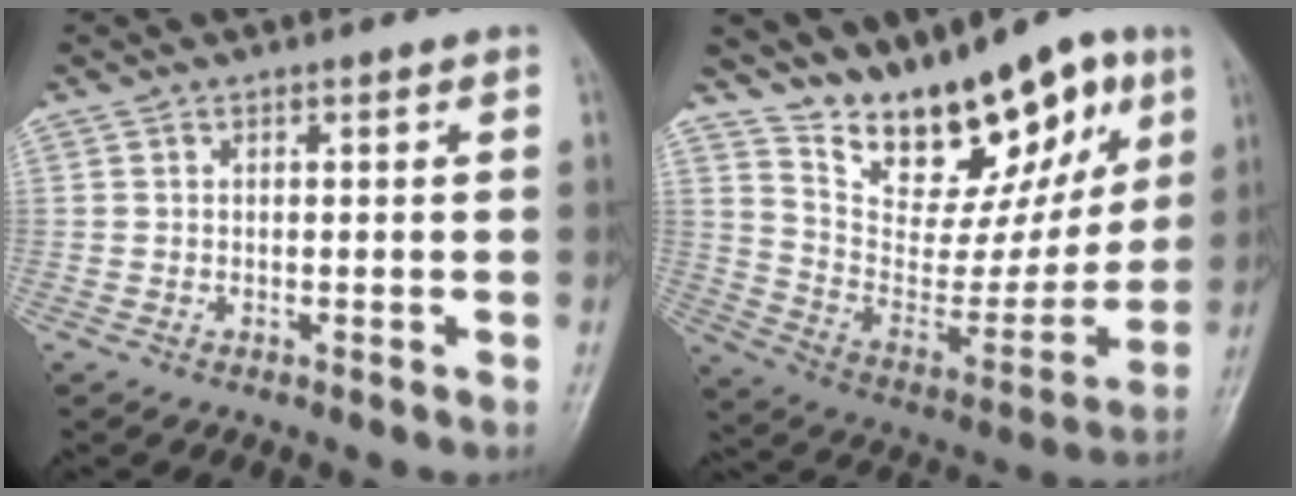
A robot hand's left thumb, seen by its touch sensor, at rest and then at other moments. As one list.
[{"total": 19.9, "force": [13.9, 9.1, 11.1], "torque": [-0.102, -0.070, 0.236]}]